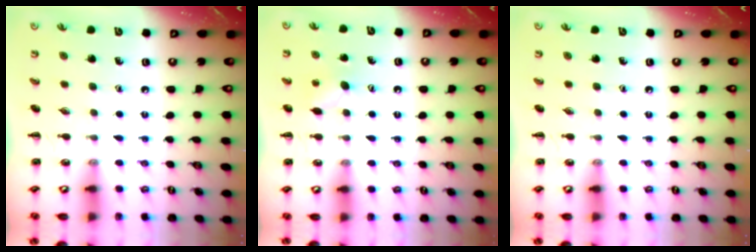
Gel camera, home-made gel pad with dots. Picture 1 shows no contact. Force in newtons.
{"total": 5.8, "press": 5.6, "slide": 1.2}
{"total": 0.0}